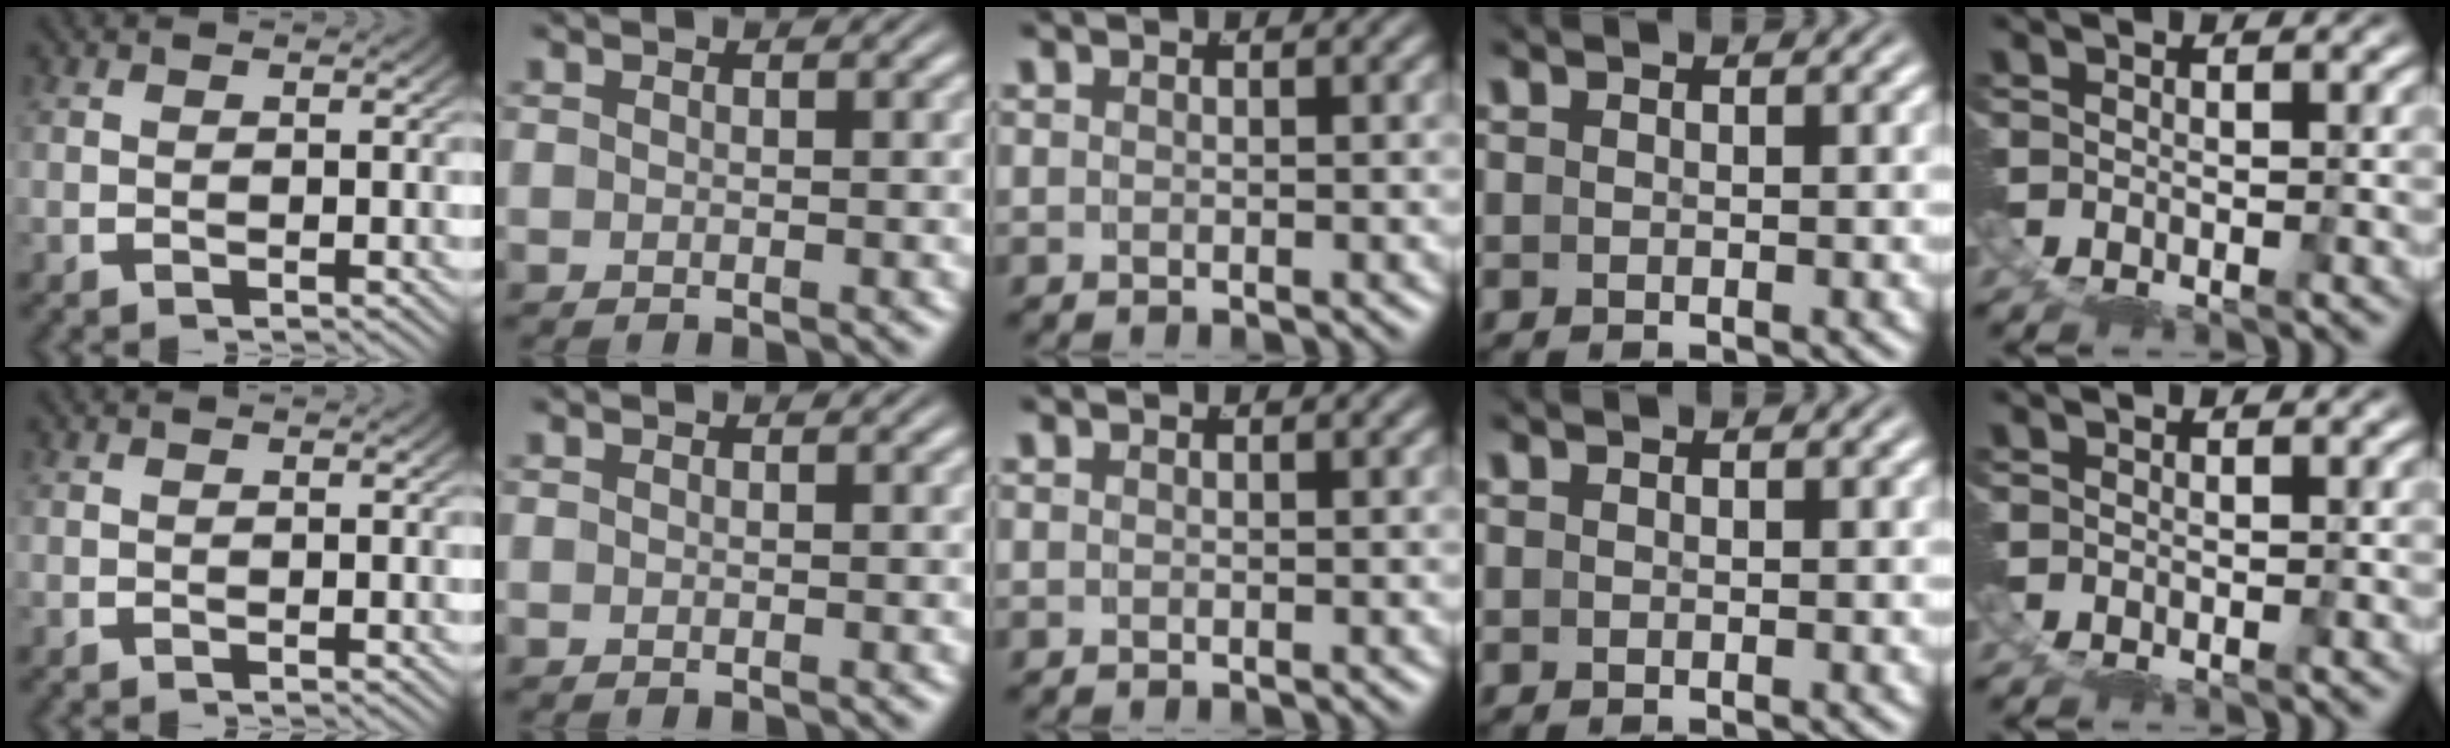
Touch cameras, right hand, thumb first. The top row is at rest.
{}